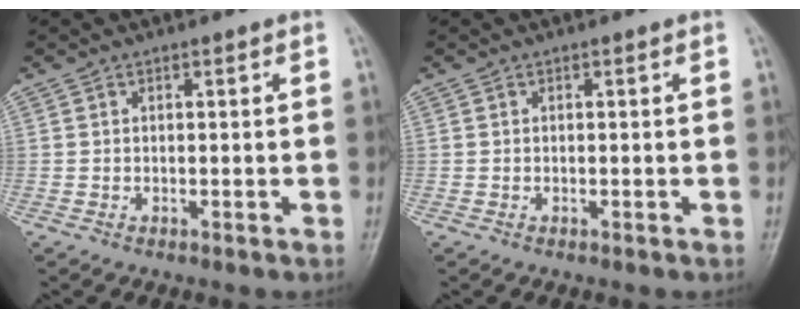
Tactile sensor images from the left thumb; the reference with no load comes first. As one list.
[{"total": 0.0}]